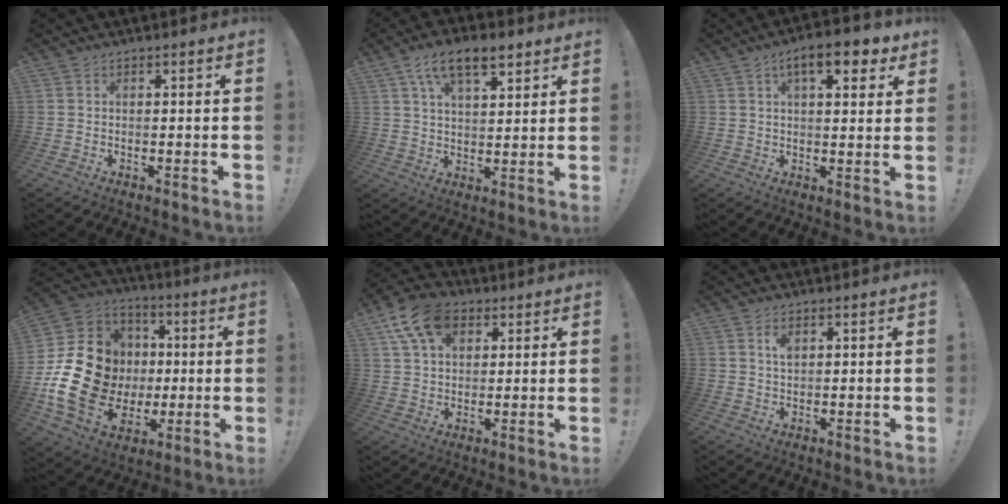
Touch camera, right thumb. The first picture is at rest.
{"total": 11.2, "force": [6.5, 4.9, 7.6], "torque": [-0.124, -0.017, 0.117]}
{"total": 9.8, "force": [4.9, 3.5, 7.8], "torque": [-0.102, -0.017, 0.076]}
{"total": 22.4, "force": [-1.1, 18.6, 12.3], "torque": [-0.218, 0.011, 0.025]}
{"total": 13.8, "force": [6.4, 9.2, 8.1], "torque": [-0.135, -0.019, 0.121]}
{"total": 2.7, "force": [1.2, 1.3, 2.0], "torque": [-0.020, -0.008, 0.016]}